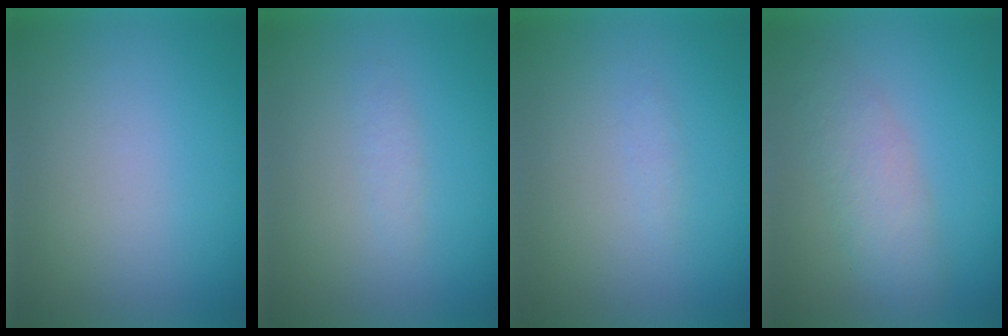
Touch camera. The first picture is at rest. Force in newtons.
{"total": 1.4}
{"total": 1.0}
{"total": 2.8}